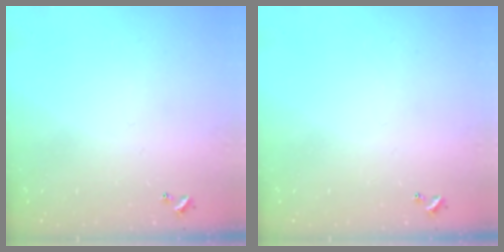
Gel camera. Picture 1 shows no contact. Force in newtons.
{"total": 0.0}